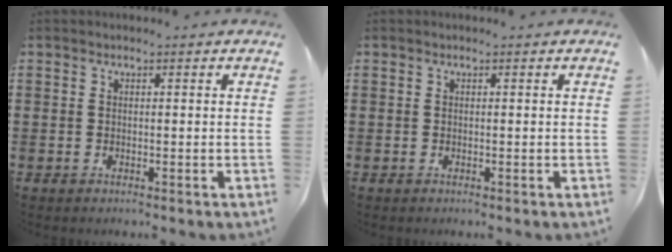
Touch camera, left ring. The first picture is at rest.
{"total": 0.0}